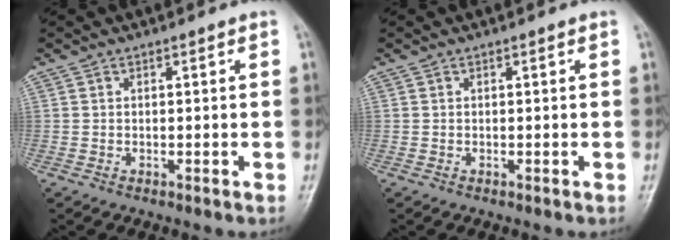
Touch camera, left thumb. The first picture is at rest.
{"total": 0.0}